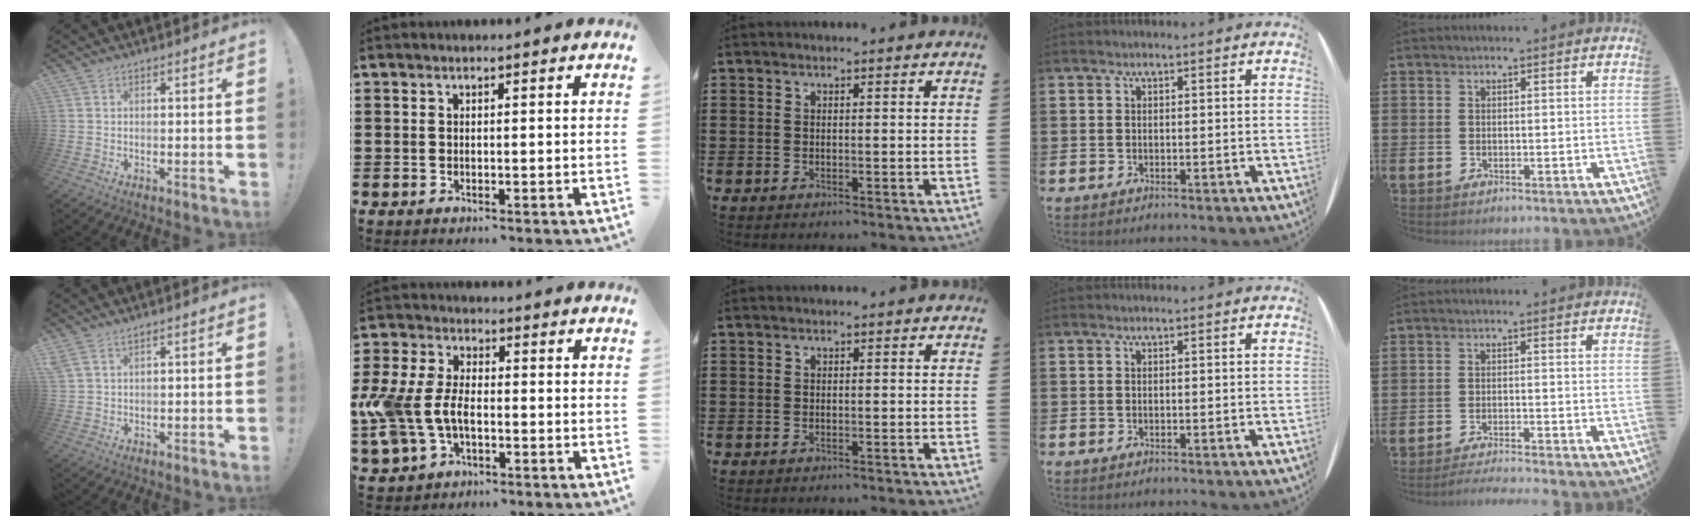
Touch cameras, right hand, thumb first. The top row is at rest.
{"thumb": {"total": 3.1, "force": [2.2, 0.7, 2.1], "torque": [-0.049, -0.006, 0.044]}, "index": {"total": 8.0, "force": [-2.0, 5.0, 5.9], "torque": [-0.162, -0.003, -0.046]}, "little": {"total": 1.9, "force": [-1.9, -0.3, 0.4], "torque": [-0.006, 0.002, -0.037]}}